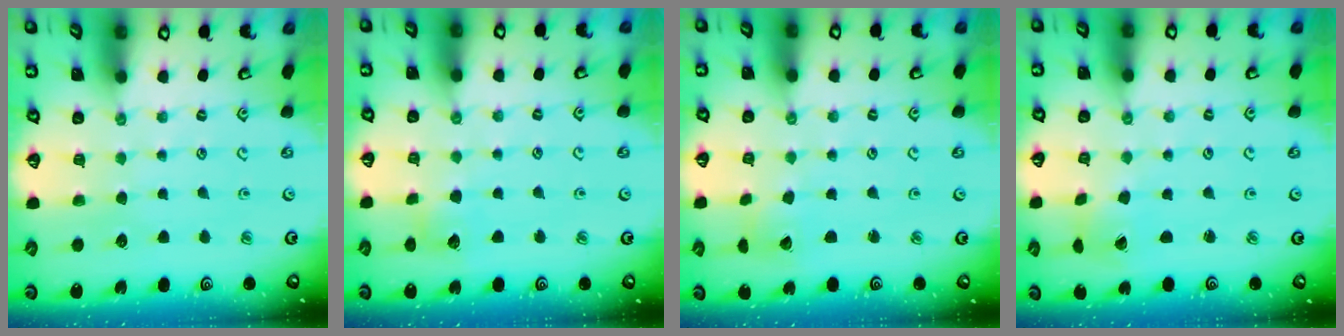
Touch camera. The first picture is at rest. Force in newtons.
{"total": 5.1, "press": 5.1, "slide": 0.6}
{"total": 2.6, "press": 2.6, "slide": 0.3}
{"total": 1.2, "press": 1.2, "slide": 0.2}